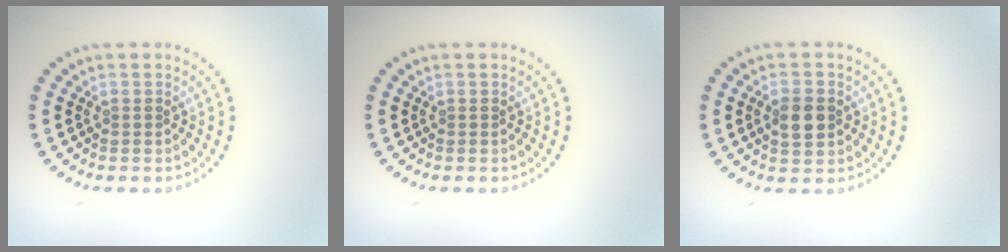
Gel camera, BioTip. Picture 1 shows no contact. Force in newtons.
{"total": 0.0}
{"total": 3.3, "press": 3.3, "slide": 0.1}